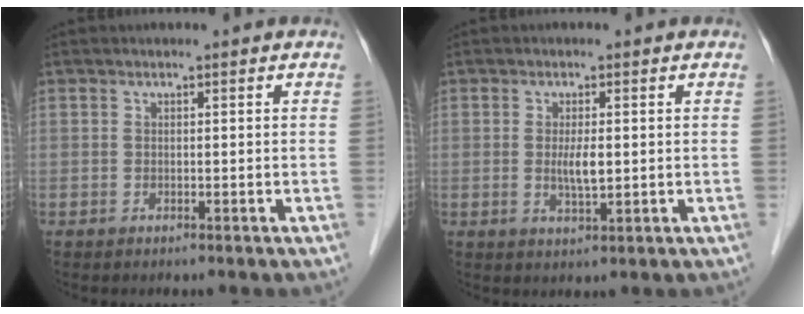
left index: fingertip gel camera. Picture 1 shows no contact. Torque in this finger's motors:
{"motor_torque": [0.67, 0.49, 0.13, 0.08]}